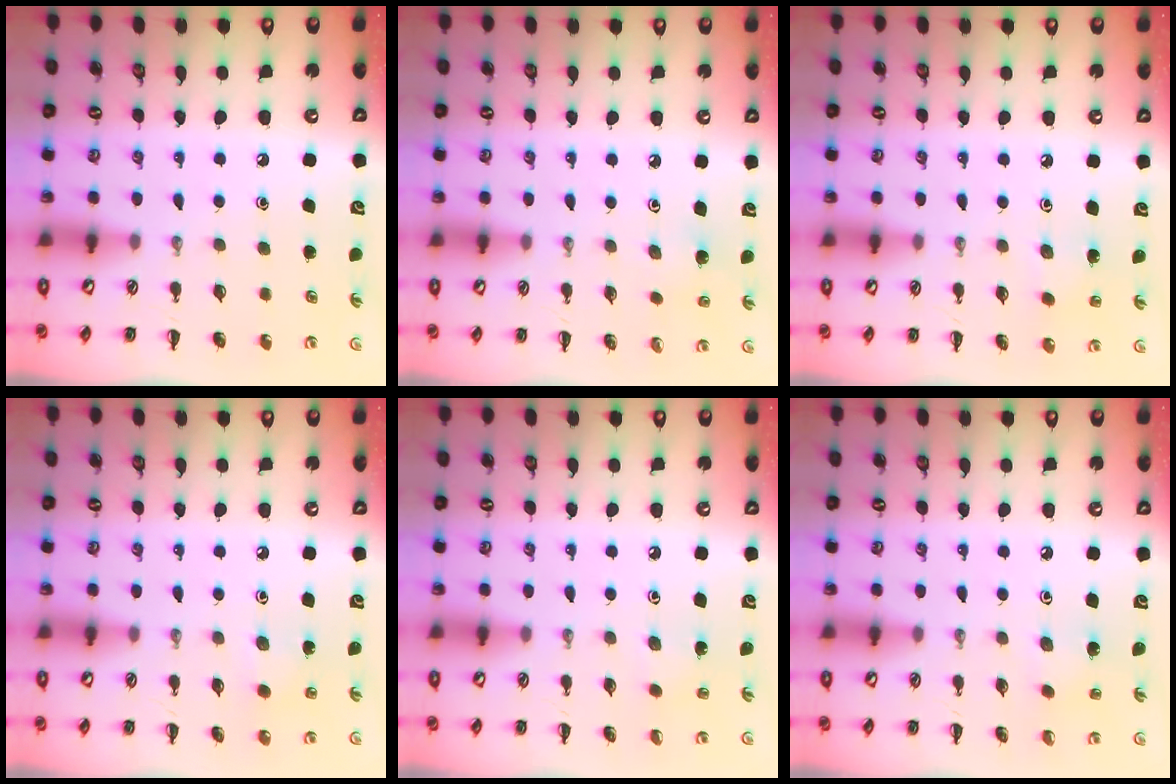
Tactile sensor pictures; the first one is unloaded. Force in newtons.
{"total": 2.6, "press": 2.4, "slide": 0.8}
{"total": 2.5, "press": 2.4, "slide": 0.8}
{"total": 2.8, "press": 2.6, "slide": 0.9}
{"total": 1.8, "press": 1.7, "slide": 0.7}
{"total": 1.5, "press": 1.4, "slide": 0.6}